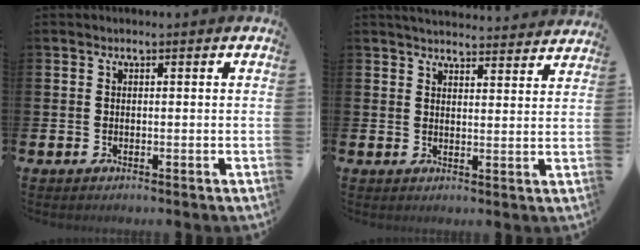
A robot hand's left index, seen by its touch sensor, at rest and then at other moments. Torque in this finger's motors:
{"motor_torque": [0.80, -1.35, 0.05, -0.01]}